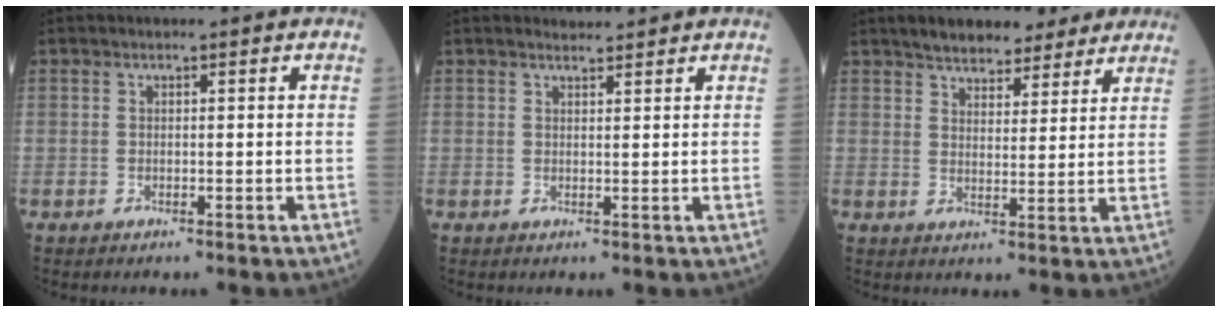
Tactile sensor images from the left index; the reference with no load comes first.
{"total": 1.7, "force": [1.7, 0.2, 0.1], "torque": [-0.010, 0.005, 0.031]}
{"total": 11.6, "force": [9.7, 4.2, 4.7], "torque": [-0.050, 0.022, 0.132]}